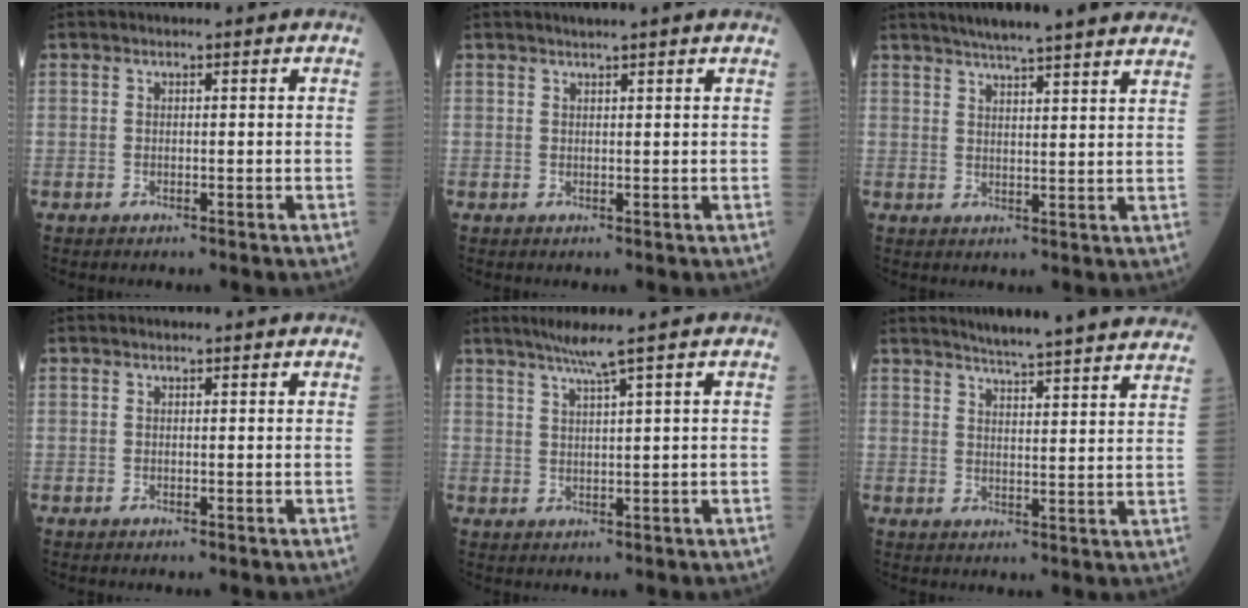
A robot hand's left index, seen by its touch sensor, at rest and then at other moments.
{"total": 2.8, "force": [2.4, -0.4, 1.4], "torque": [-0.018, 0.017, 0.036]}
{"total": 17.8, "force": [15.8, 0.2, 8.2], "torque": [-0.122, 0.007, 0.197]}
{"total": 0.0}
{"total": 3.6, "force": [2.5, -1.4, 2.2], "torque": [-0.045, -0.003, 0.052]}
{"total": 19.8, "force": [18.4, 0.1, 7.3], "torque": [-0.104, -0.030, 0.223]}